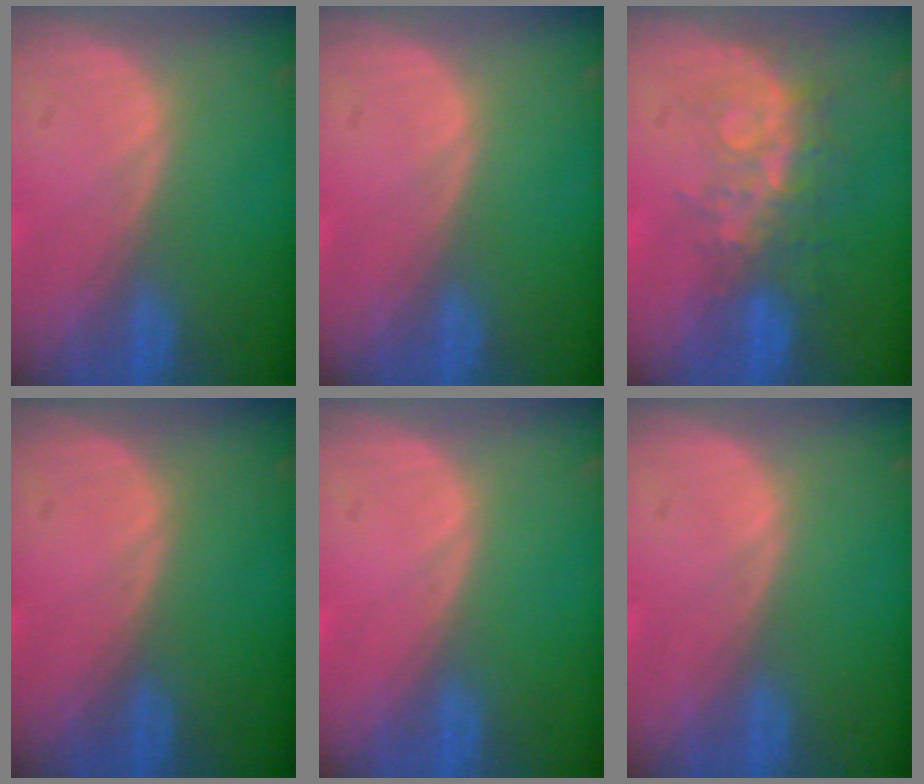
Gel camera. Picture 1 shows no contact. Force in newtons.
{"total": 0.0}
{"total": 8.5, "press": 7.0, "slide": 4.8}
{"total": 0.0}
{"total": 0.0}
{"total": 0.0}